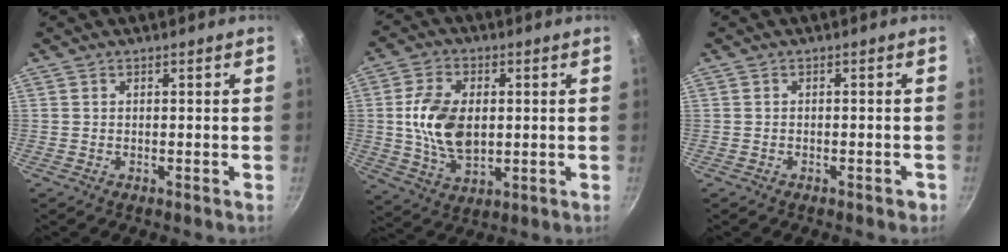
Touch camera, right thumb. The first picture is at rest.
{"total": 12.3, "force": [0.8, 7.7, 9.5], "torque": [-0.163, -0.006, 0.018]}
{"total": 1.5, "force": [-0.9, 0.7, 0.9], "torque": [-0.009, 0.014, -0.003]}